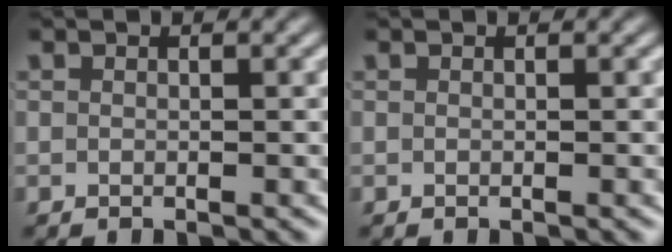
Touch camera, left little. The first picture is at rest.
{"total": 0.0}